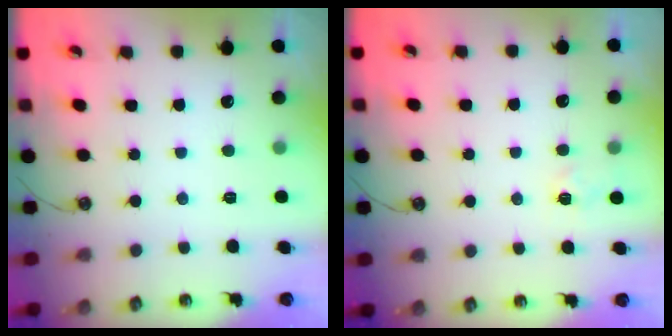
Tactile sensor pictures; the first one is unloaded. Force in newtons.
{"total": 3.8, "press": 3.7, "slide": 0.5}